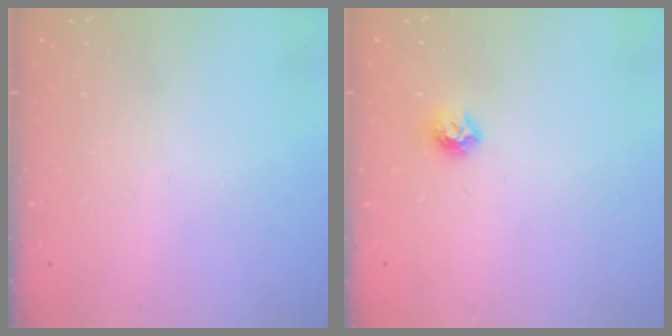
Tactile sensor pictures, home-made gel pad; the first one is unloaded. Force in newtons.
{"total": 6.8, "press": 6.8, "slide": 0.7}